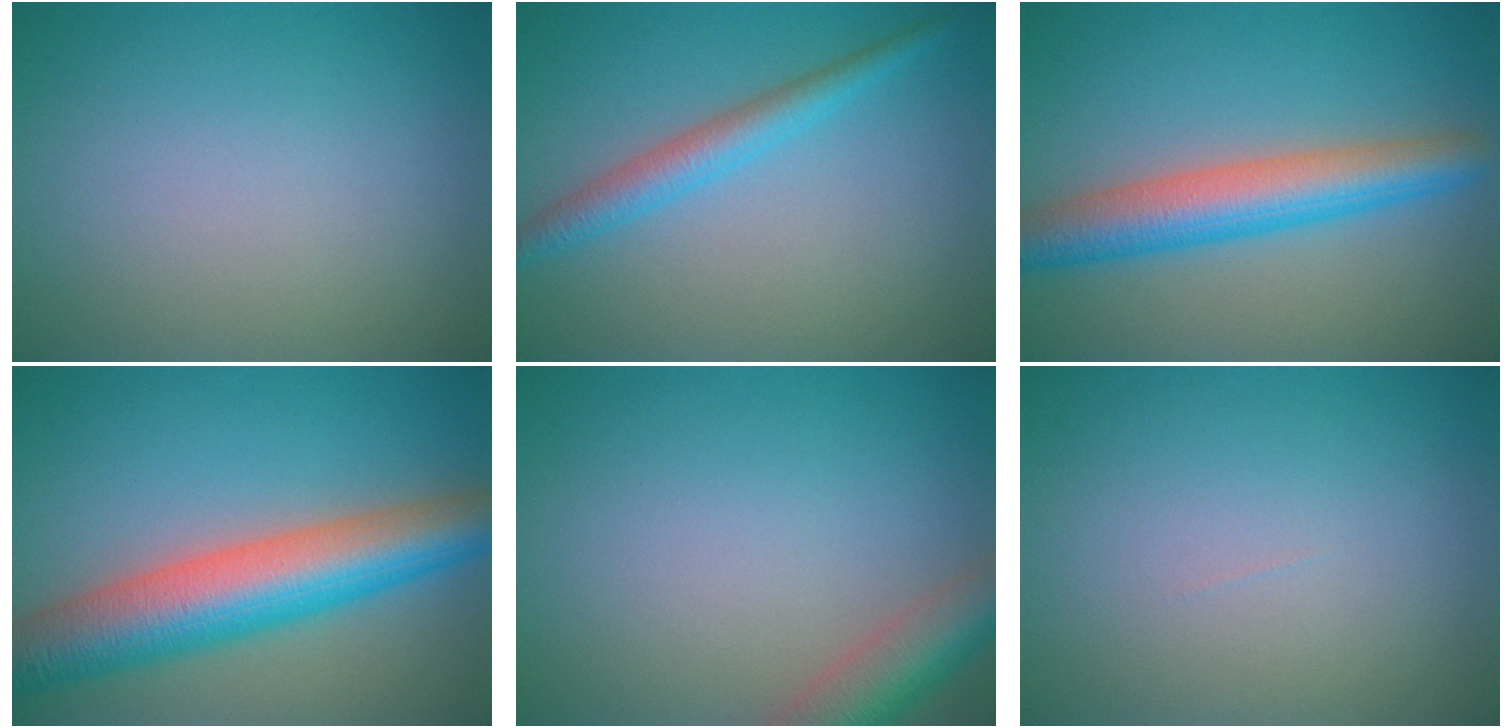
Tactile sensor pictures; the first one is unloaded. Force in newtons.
{"total": 3.0, "press": 3.0, "slide": 0.2}
{"total": 6.3, "press": 6.3, "slide": 0.2}
{"total": 9.8, "press": 9.8, "slide": 0.4}
{"total": 4.7, "press": 4.7, "slide": 0.4}
{"total": 0.0}